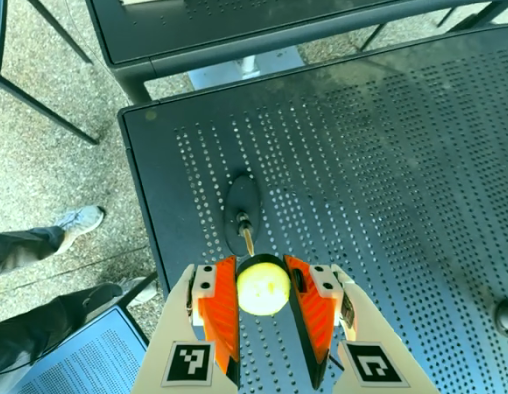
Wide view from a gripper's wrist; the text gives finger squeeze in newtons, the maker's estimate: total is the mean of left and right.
{"total": 10.7, "left": 10.7, "right": 10.7}